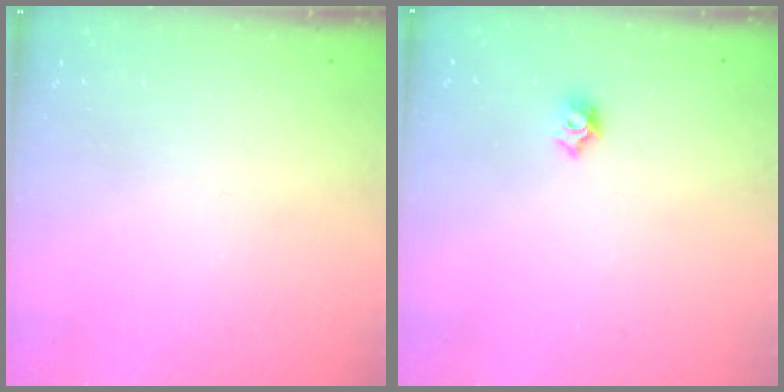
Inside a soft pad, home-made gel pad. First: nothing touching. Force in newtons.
{"total": 5.7, "press": 5.6, "slide": 0.7}